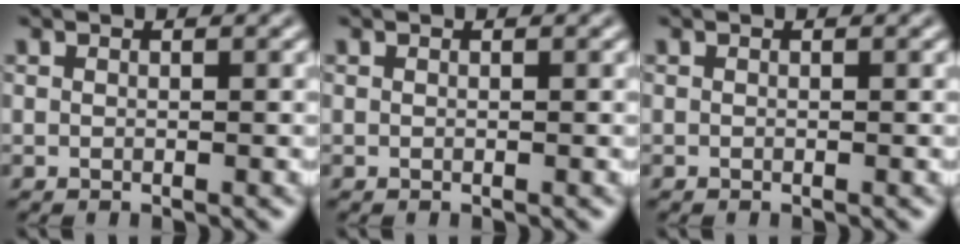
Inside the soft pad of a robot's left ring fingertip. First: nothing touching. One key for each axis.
{"total": 0.0}
{"total": 0.0}